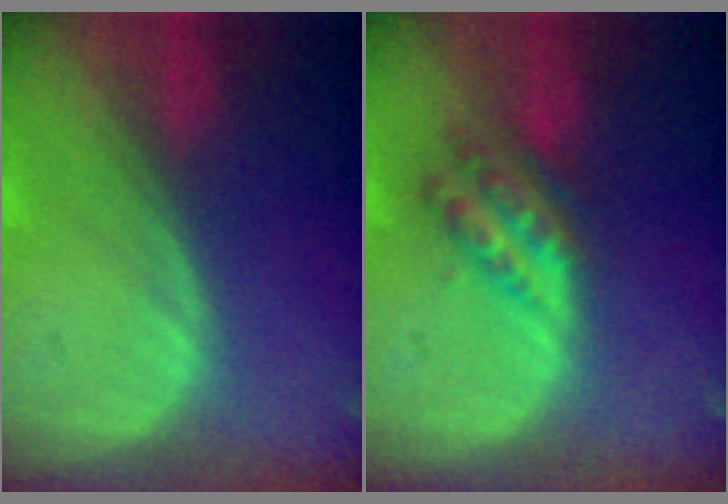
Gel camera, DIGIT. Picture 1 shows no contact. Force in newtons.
{"total": 6.1, "press": 5.4, "slide": 3.0}